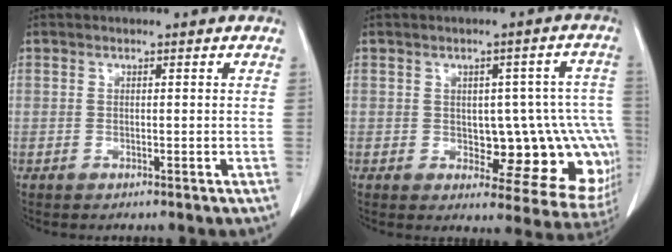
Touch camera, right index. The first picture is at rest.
{"total": 14.2, "force": [-2.4, 6.4, 12.5], "torque": [-0.094, 0.027, -0.008]}